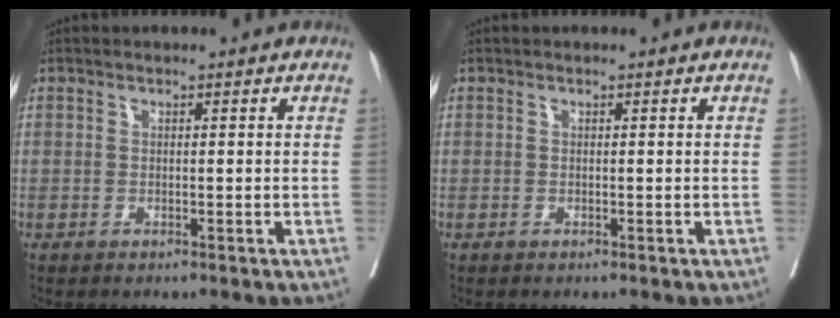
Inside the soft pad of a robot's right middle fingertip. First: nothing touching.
{"total": 0.0}